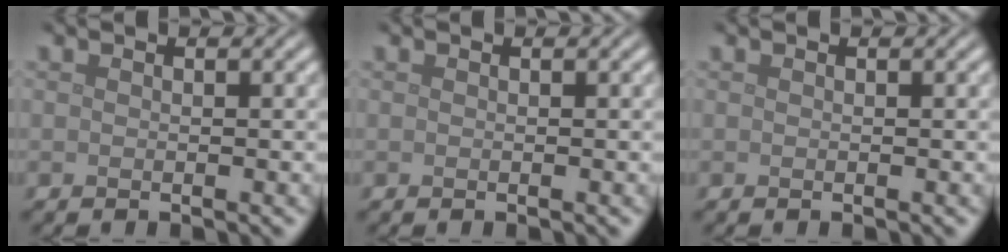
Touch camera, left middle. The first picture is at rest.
{"total": 0.0}
{"total": 0.0}